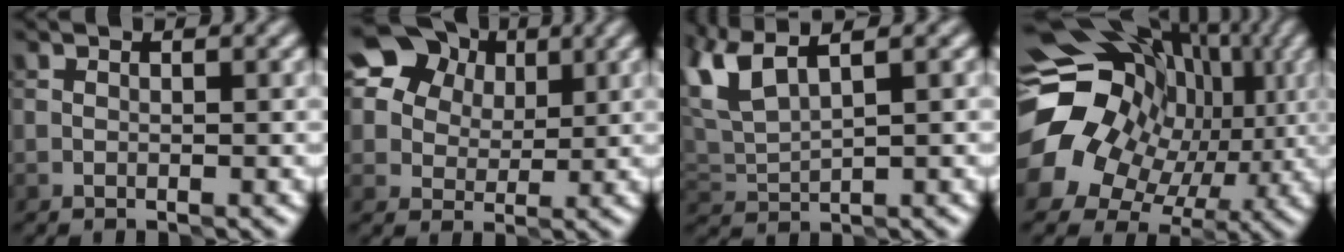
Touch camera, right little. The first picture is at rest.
{"total": 15.5, "force": [8.0, 11.4, 6.7], "torque": [-0.172, 0.037, 0.154]}
{"total": 4.9, "force": [3.0, 1.4, 3.6], "torque": [-0.099, 0.024, 0.064]}
{"total": 17.5, "force": [0.3, 15.2, 8.7], "torque": [-0.171, 0.013, 0.005]}